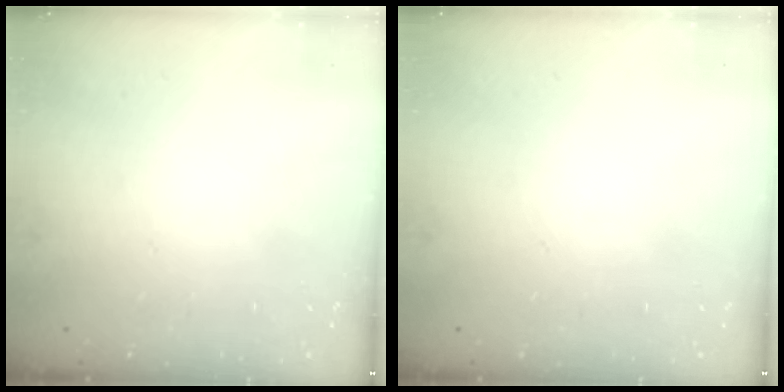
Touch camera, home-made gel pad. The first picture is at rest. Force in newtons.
{"total": 0.0}